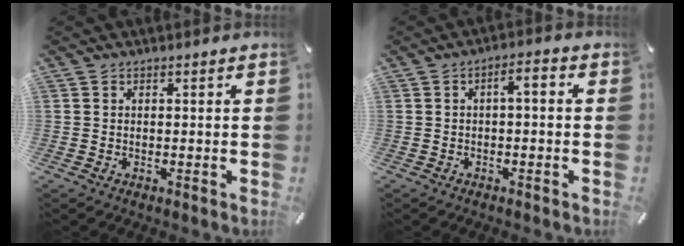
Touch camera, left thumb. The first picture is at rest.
{"total": 3.3, "force": [-1.3, 1.2, 2.8], "torque": [-0.051, 0.016, -0.028]}